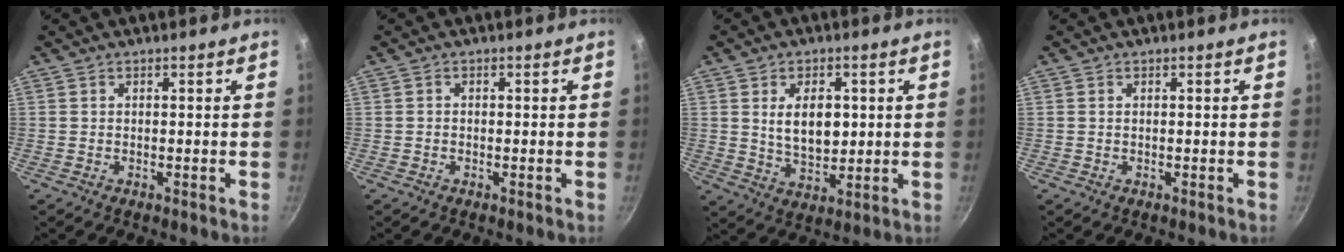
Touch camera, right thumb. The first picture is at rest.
{"total": 0.5, "force": [-0.2, 0.4, 0.2], "torque": [-0.004, 0.003, -0.003]}
{"total": 8.9, "force": [1.6, 5.5, 6.8], "torque": [-0.093, -0.017, 0.035]}
{"total": 0.0}